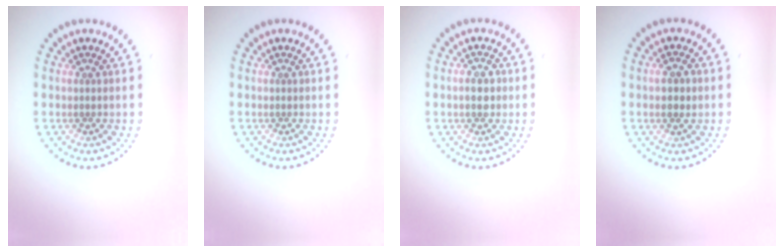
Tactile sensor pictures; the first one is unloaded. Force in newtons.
{"total": 0.0}
{"total": 1.9, "press": 1.9, "slide": 0.4}
{"total": 1.5, "press": 1.5, "slide": 0.2}